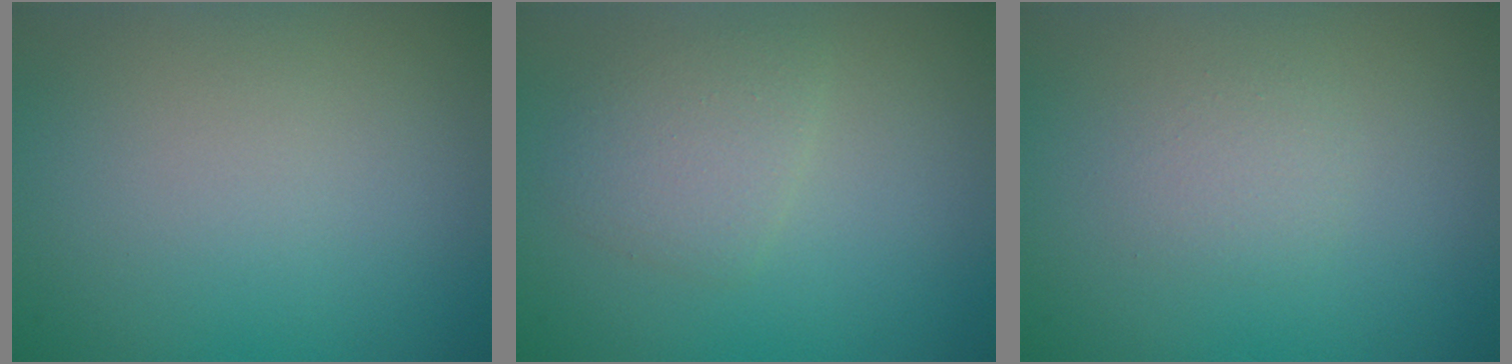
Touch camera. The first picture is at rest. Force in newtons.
{"total": 2.3, "press": 2.3, "slide": 0.1}
{"total": 1.2, "press": 1.2, "slide": 0.0}